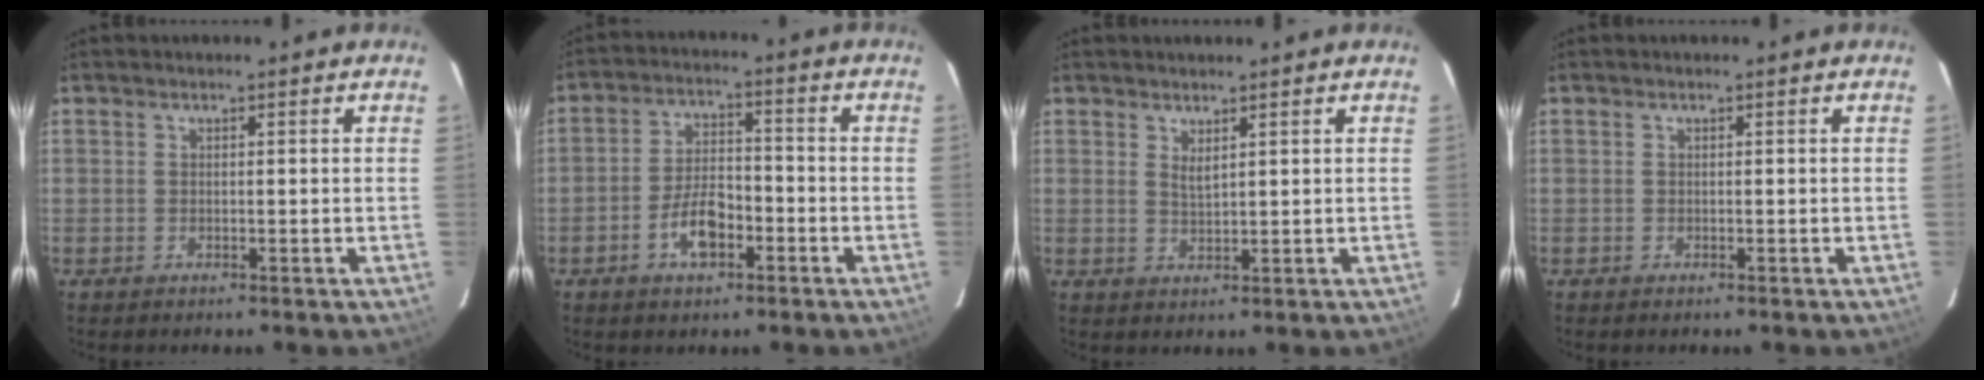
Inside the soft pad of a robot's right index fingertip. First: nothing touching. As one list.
[{"total": 10.1, "force": [-4.8, 4.8, 7.4], "torque": [-0.145, 0.014, -0.081]}, {"total": 2.3, "force": [1.9, 0.4, 1.2], "torque": [-0.020, -0.002, 0.034]}, {"total": 0.0}]